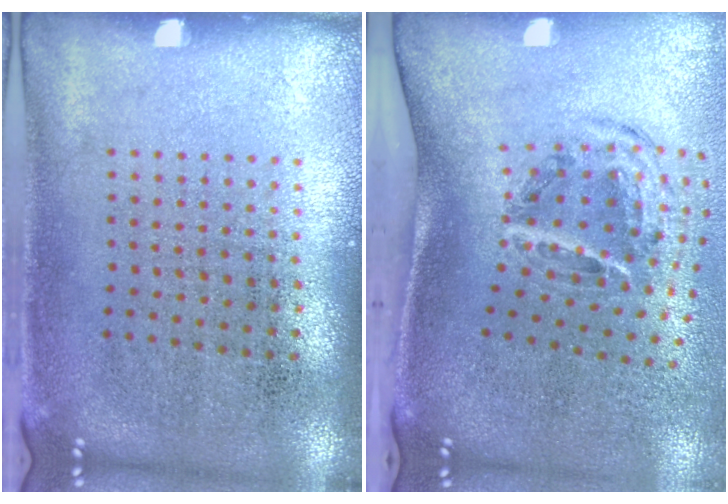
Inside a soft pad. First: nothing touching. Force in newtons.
{"total": 2.0, "press": 1.2, "slide": 1.5}